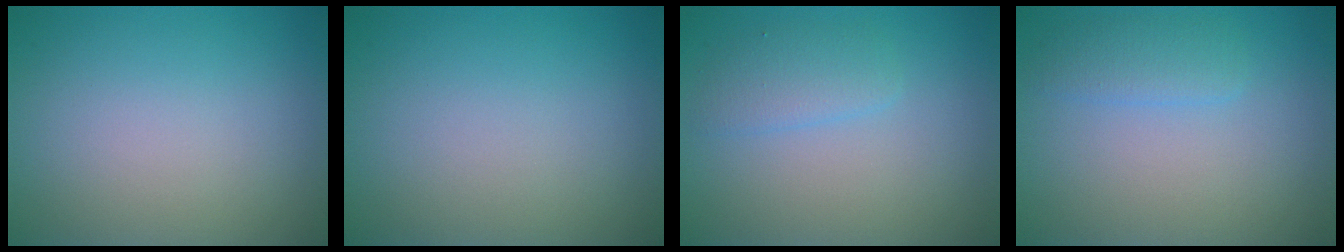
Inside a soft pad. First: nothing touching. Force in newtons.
{"total": 0.0}
{"total": 1.9, "press": 1.9, "slide": 0.1}
{"total": 1.9, "press": 1.9, "slide": 0.2}